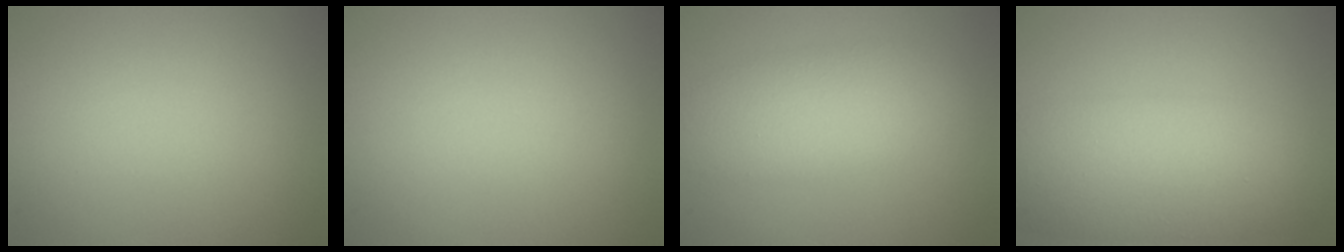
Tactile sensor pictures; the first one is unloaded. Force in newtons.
{"total": 0.0}
{"total": 4.5, "press": 4.5, "slide": 0.2}
{"total": 7.8, "press": 7.8, "slide": 0.2}